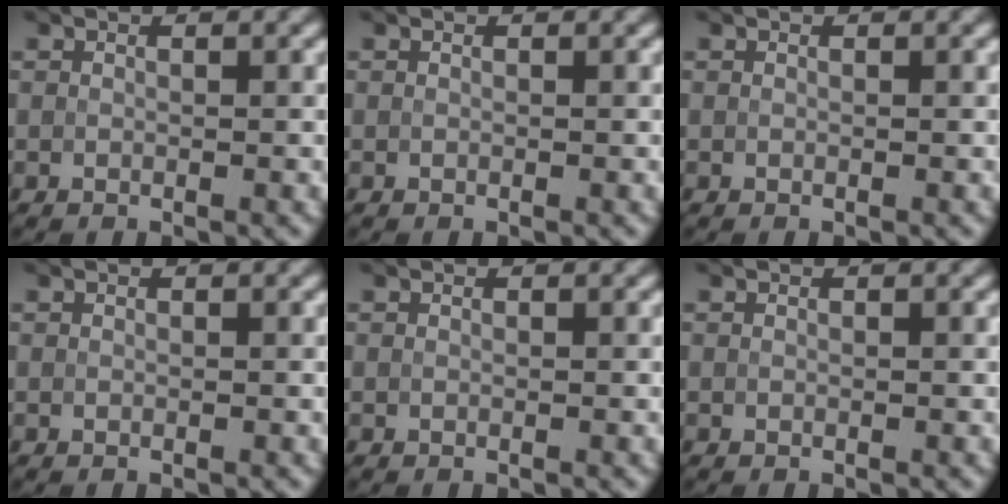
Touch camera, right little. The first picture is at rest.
{"total": 0.0}
{"total": 0.0}
{"total": 0.0}
{"total": 0.0}
{"total": 0.0}